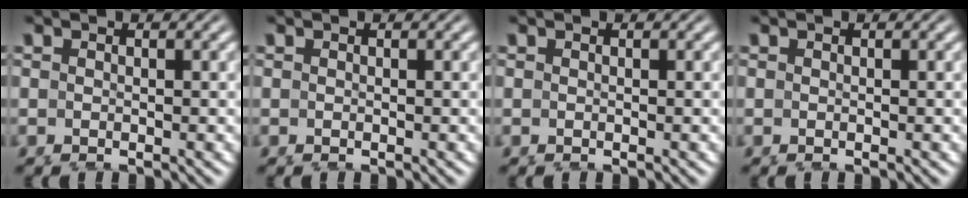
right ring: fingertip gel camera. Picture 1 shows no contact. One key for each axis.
{"total": 0.0}
{"total": 0.0}
{"total": 0.0}